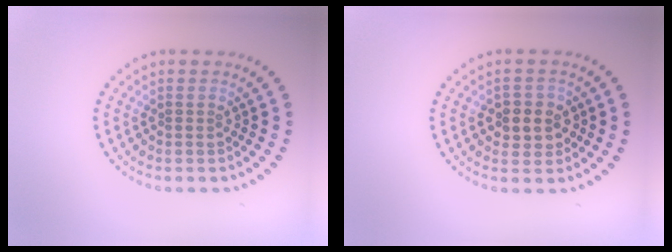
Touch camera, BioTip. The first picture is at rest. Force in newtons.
{"total": 2.8, "press": 2.7, "slide": 0.8}